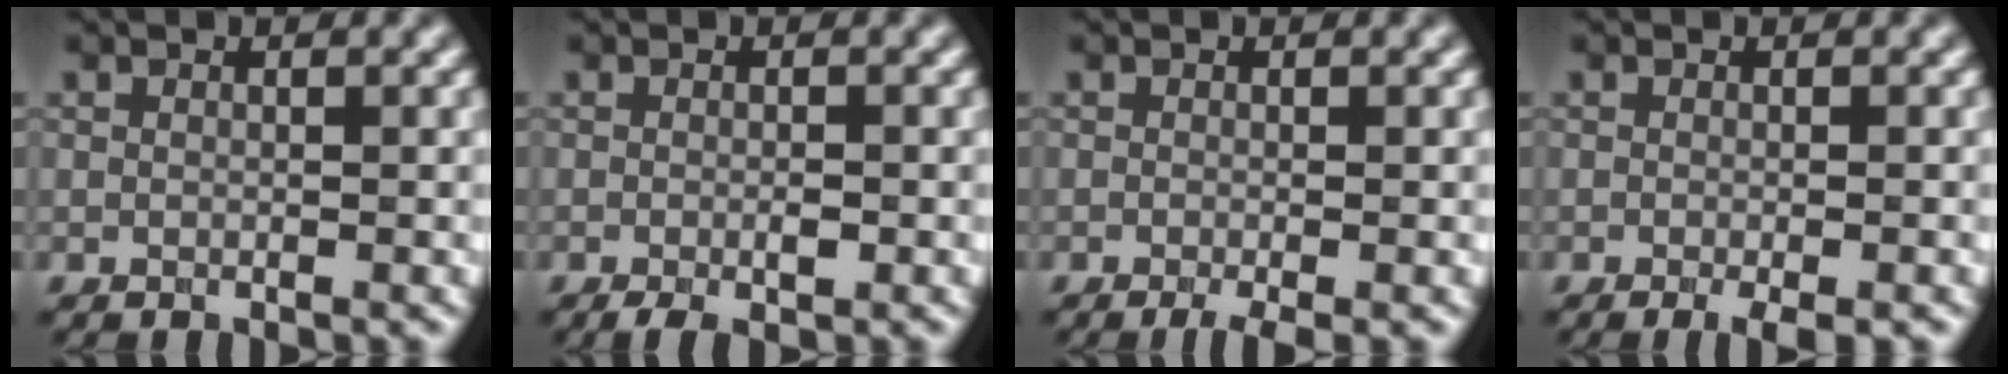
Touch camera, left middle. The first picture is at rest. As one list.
[{"total": 2.0, "force": [-0.9, 0.5, 1.7], "torque": [-0.031, -0.001, -0.016]}, {"total": 1.9, "force": [-1.1, 0.3, 1.5], "torque": [-0.025, -0.007, -0.021]}, {"total": 2.1, "force": [-1.2, 0.3, 1.7], "torque": [-0.025, -0.005, -0.018]}]